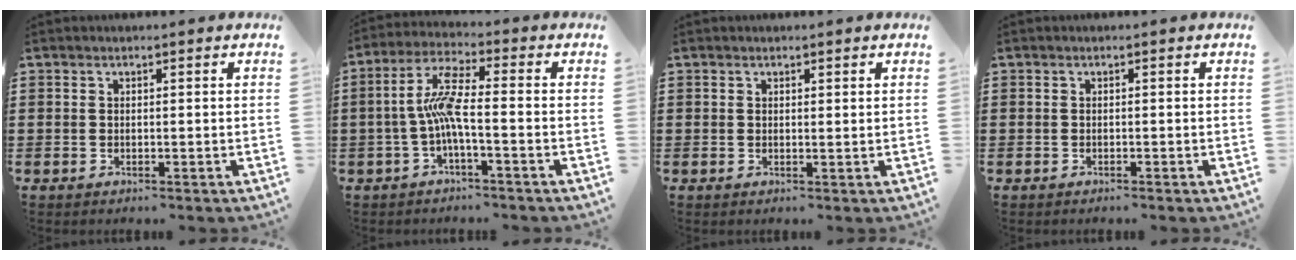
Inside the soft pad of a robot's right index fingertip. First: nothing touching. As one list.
[{"total": 7.2, "force": [-1.6, 1.3, 6.9], "torque": [-0.152, -0.005, -0.038]}, {"total": 0.0}, {"total": 0.5, "force": [-0.5, -0.2, 0.1], "torque": [-0.003, -0.004, -0.010]}]